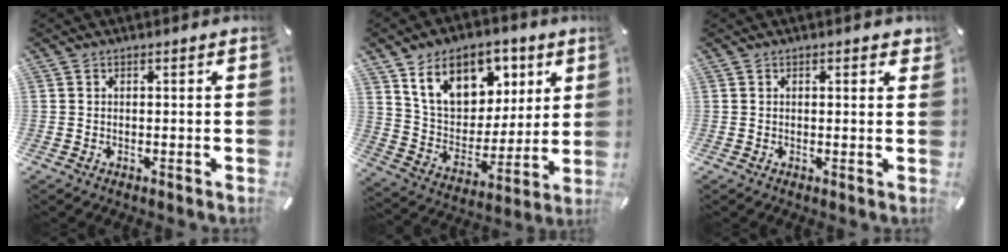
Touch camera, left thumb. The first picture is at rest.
{"total": 15.8, "force": [8.7, 11.1, 7.1], "torque": [-0.130, -0.036, 0.166]}
{"total": 1.1, "force": [0.6, 0.6, 0.8], "torque": [0.000, -0.003, 0.006]}